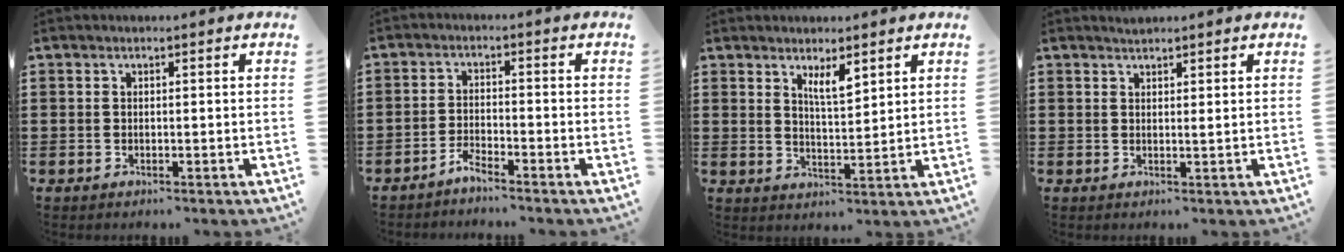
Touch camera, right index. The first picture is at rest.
{"total": 2.4, "force": [-2.3, -0.1, 0.5], "torque": [-0.020, 0.001, -0.050]}
{"total": 3.6, "force": [2.6, 0.9, 2.4], "torque": [-0.051, 0.002, 0.045]}
{"total": 1.1, "force": [1.1, 0.0, 0.1], "torque": [-0.004, 0.001, 0.022]}